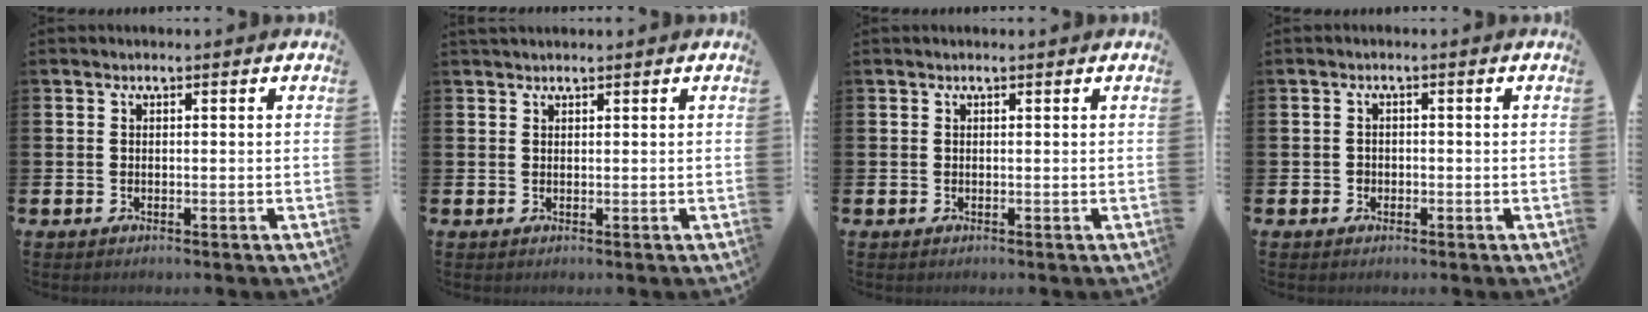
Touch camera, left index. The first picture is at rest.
{"total": 0.9, "force": [0.9, 0.1, 0.2], "torque": [0.001, 0.001, 0.016]}
{"total": 0.0}
{"total": 1.1, "force": [-0.4, 1.0, 0.2], "torque": [-0.002, 0.004, -0.012]}